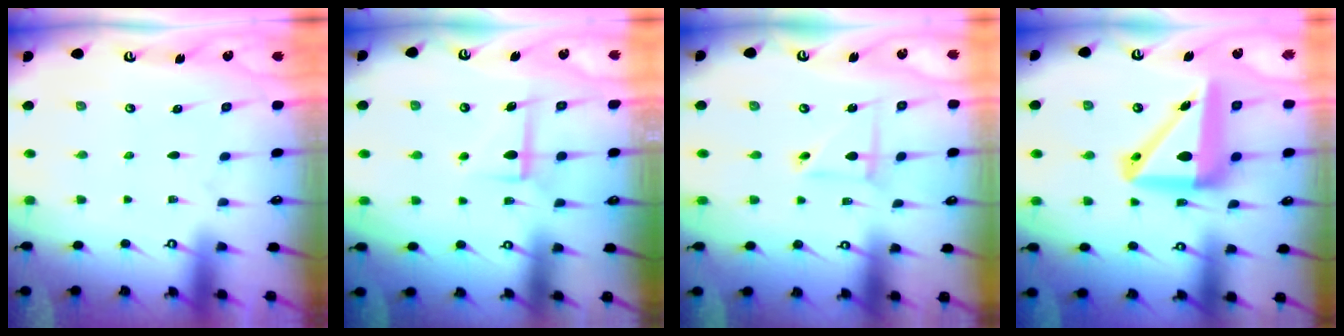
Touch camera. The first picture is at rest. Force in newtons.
{"total": 5.9, "press": 5.8, "slide": 0.4}
{"total": 4.1, "press": 4.1, "slide": 0.4}
{"total": 14.9, "press": 14.7, "slide": 2.9}